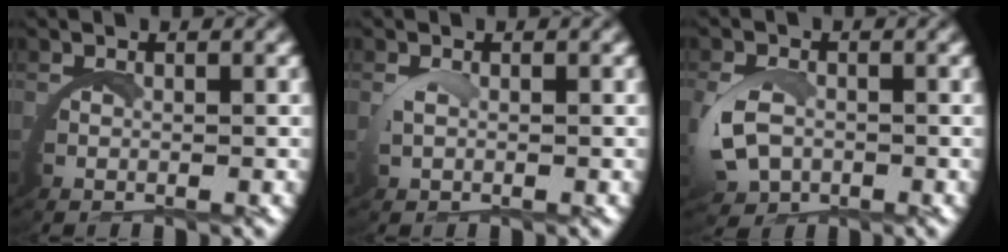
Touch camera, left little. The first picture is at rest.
{"total": 0.7, "force": [0.4, -0.2, 0.5], "torque": [-0.023, -0.003, 0.010]}
{"total": 2.8, "force": [0.0, 2.0, 1.9], "torque": [-0.065, -0.010, 0.005]}